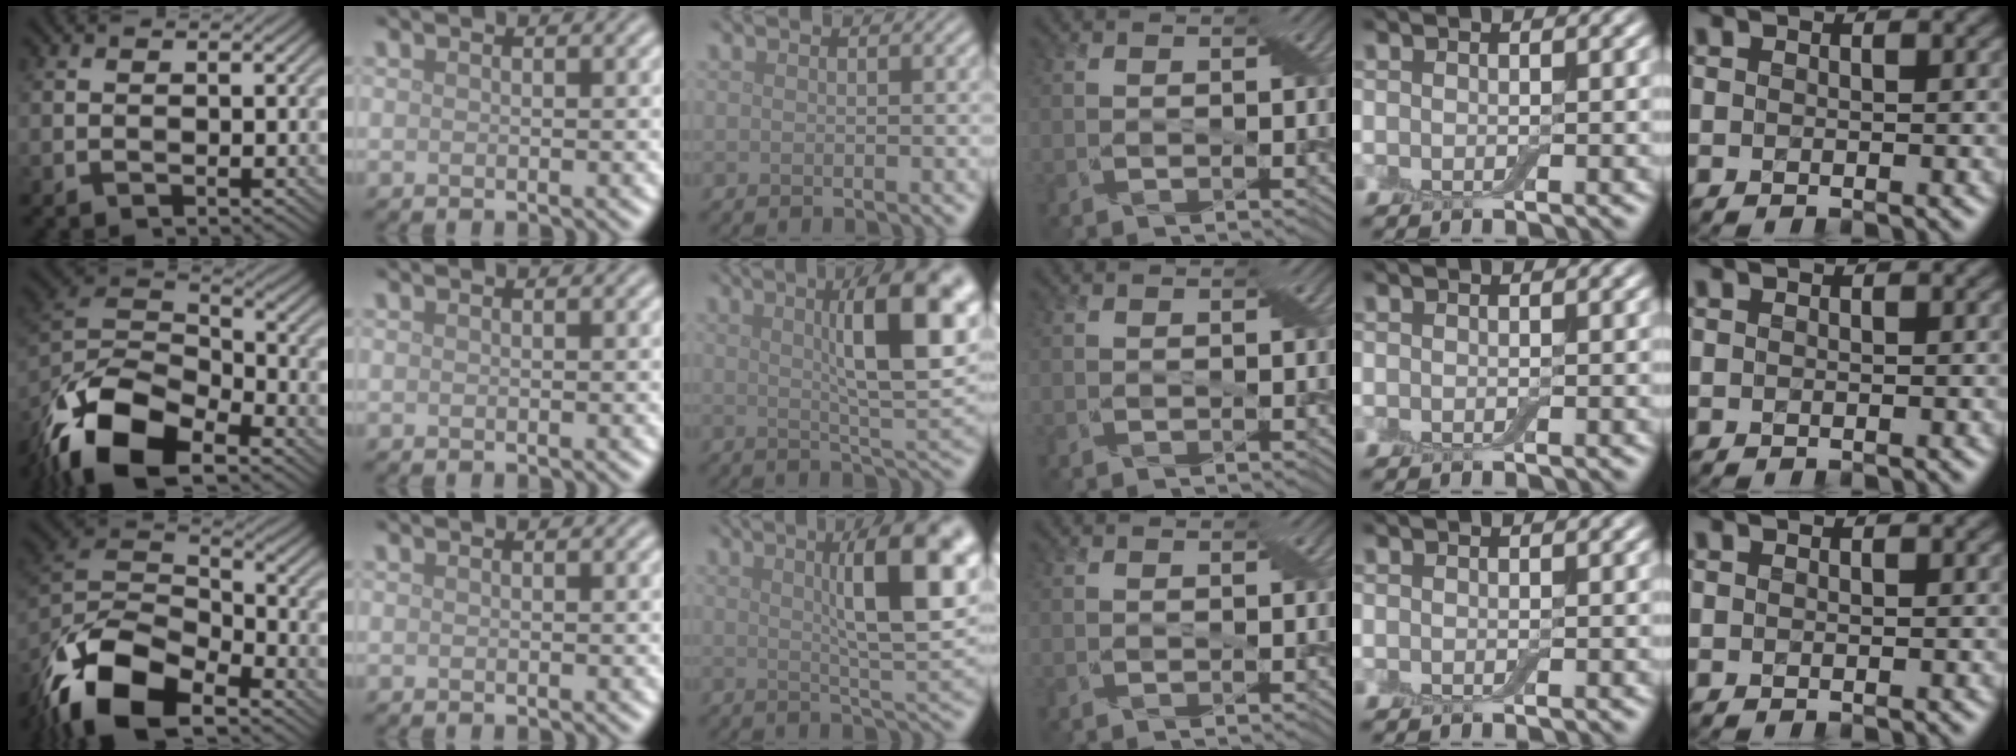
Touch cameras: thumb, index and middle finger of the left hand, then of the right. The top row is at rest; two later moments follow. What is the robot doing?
{"motion": "open", "object": "airpods case & airpods"}